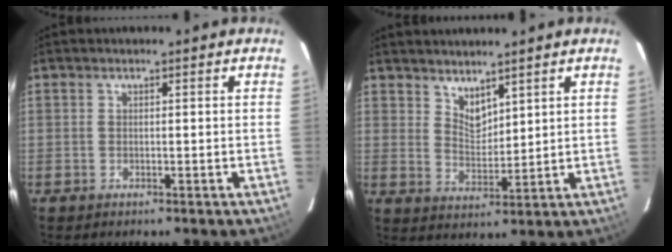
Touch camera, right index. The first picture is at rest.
{"total": 4.7, "force": [3.9, 1.8, 1.9], "torque": [-0.026, -0.007, 0.073]}